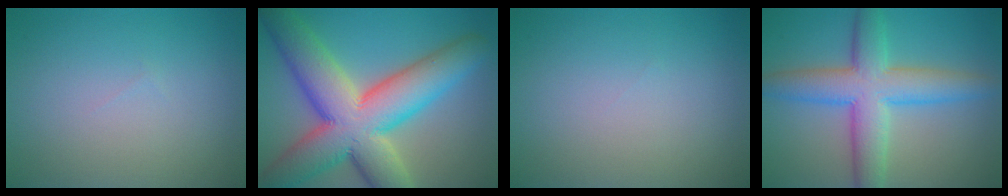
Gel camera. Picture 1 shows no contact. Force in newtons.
{"total": 13.9, "press": 13.8, "slide": 0.8}
{"total": 0.0}
{"total": 7.4, "press": 7.4, "slide": 0.1}